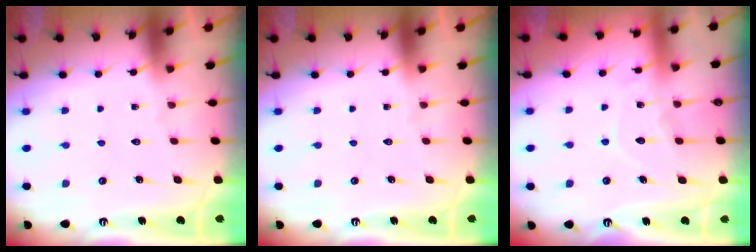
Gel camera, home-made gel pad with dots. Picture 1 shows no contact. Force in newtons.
{"total": 0.0}
{"total": 7.9, "press": 7.8, "slide": 0.7}